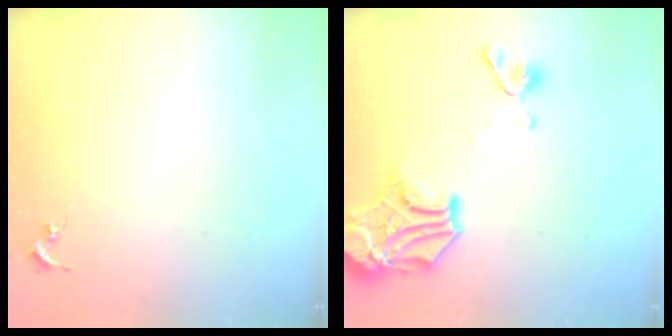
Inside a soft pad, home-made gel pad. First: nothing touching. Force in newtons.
{"total": 17.6, "press": 17.6, "slide": 1.5}